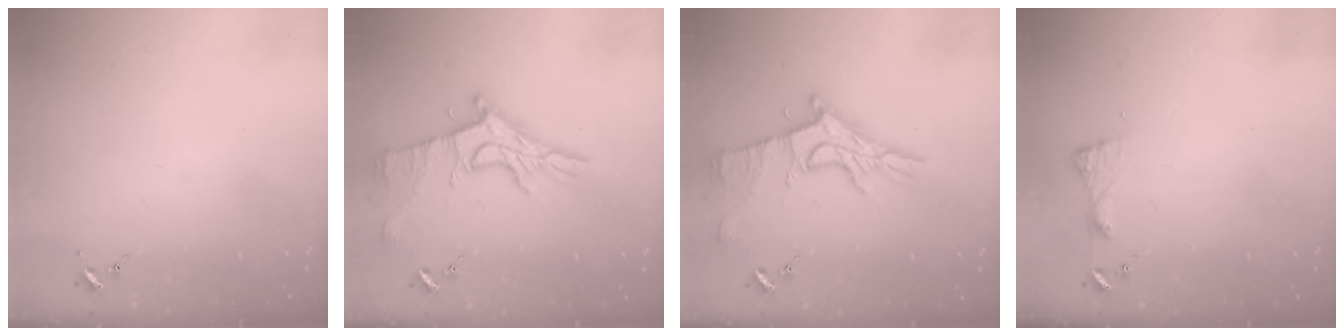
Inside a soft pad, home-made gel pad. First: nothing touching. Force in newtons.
{"total": 14.1, "press": 14.1, "slide": 1.3}
{"total": 14.1, "press": 14.1, "slide": 1.3}
{"total": 5.0, "press": 4.9, "slide": 0.6}